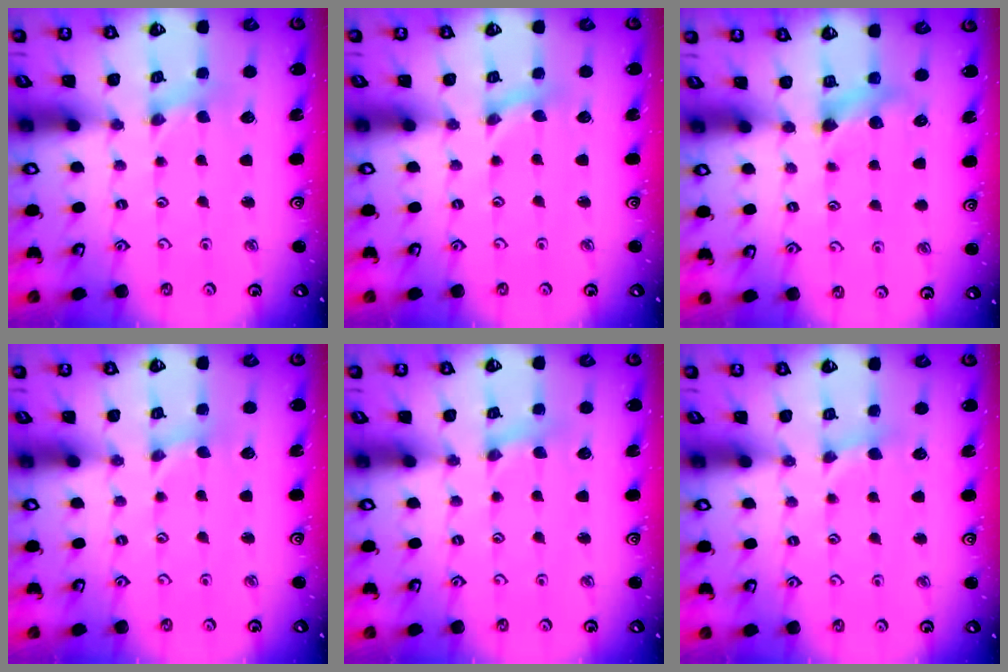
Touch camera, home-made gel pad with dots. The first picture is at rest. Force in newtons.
{"total": 0.0}
{"total": 5.4, "press": 5.4, "slide": 0.7}
{"total": 0.0}
{"total": 0.6, "press": 0.6, "slide": 0.1}
{"total": 2.1, "press": 2.0, "slide": 0.3}